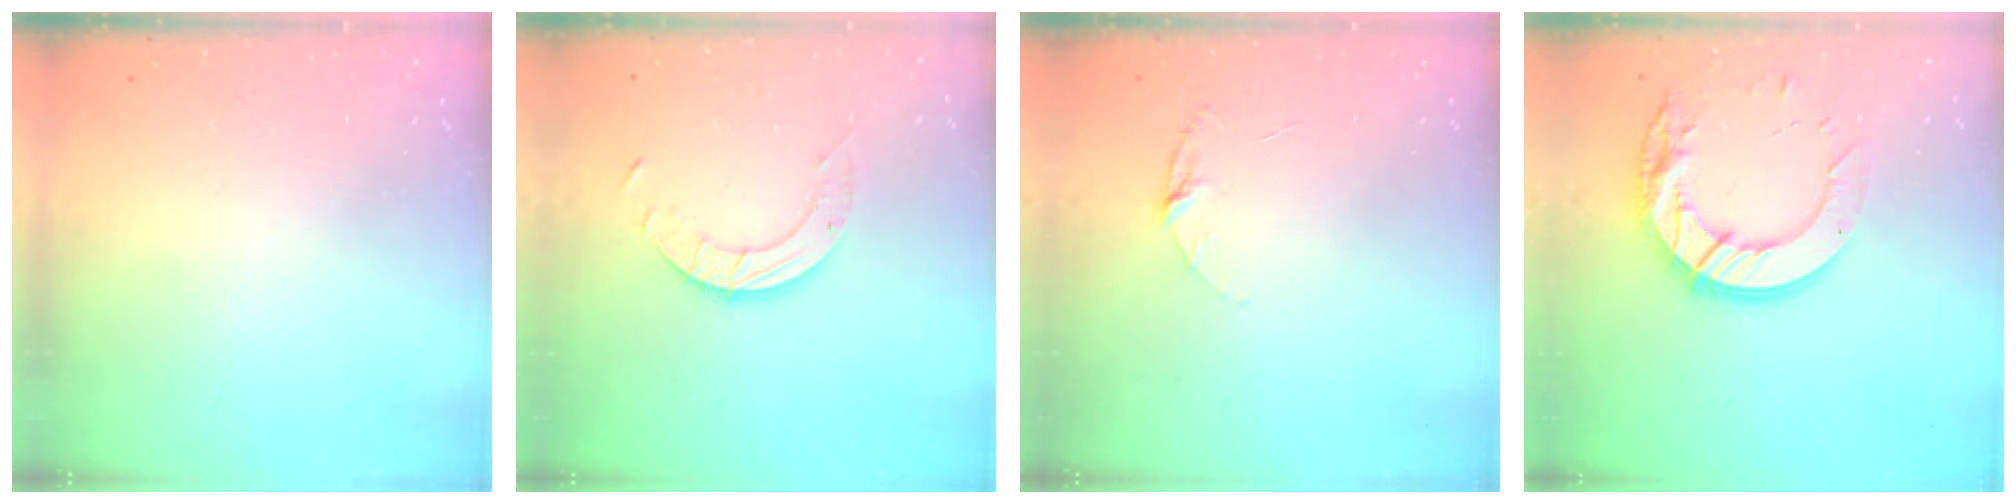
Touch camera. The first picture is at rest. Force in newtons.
{"total": 5.6, "press": 5.6, "slide": 0.1}
{"total": 4.1, "press": 4.1, "slide": 0.3}
{"total": 16.4, "press": 16.4, "slide": 1.4}